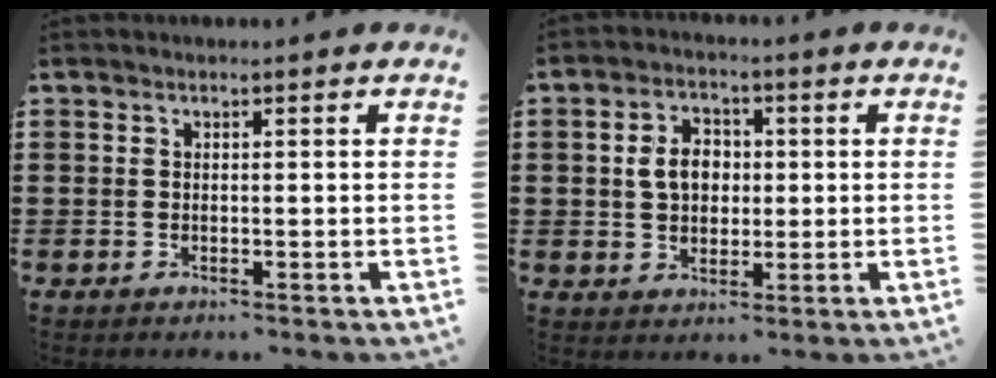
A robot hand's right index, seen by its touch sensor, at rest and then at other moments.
{"total": 5.1, "force": [0.5, 3.9, 3.3], "torque": [-0.068, 0.013, 0.003]}